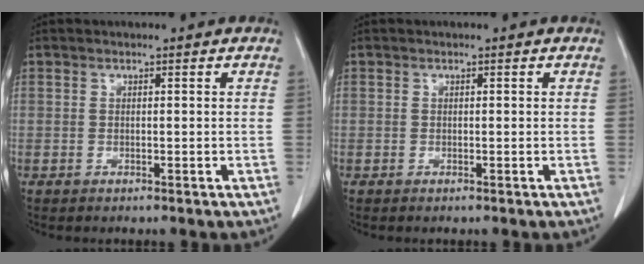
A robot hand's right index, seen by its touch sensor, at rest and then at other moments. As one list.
[{"total": 0.0}]